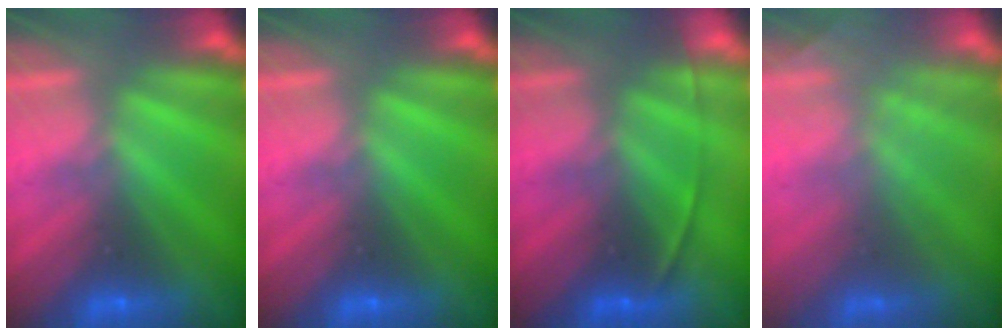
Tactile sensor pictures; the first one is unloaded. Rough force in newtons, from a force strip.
{"total": 0.0}
{"total": 1.8}
{"total": 1.8}